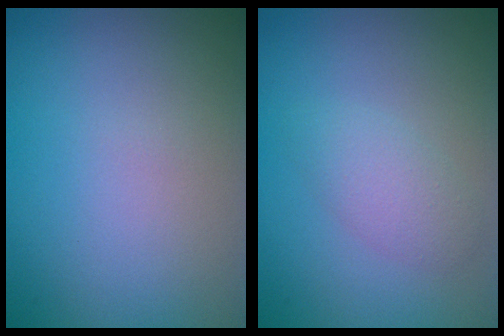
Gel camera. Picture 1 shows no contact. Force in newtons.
{"total": 2.1, "press": 2.1, "slide": 0.1}